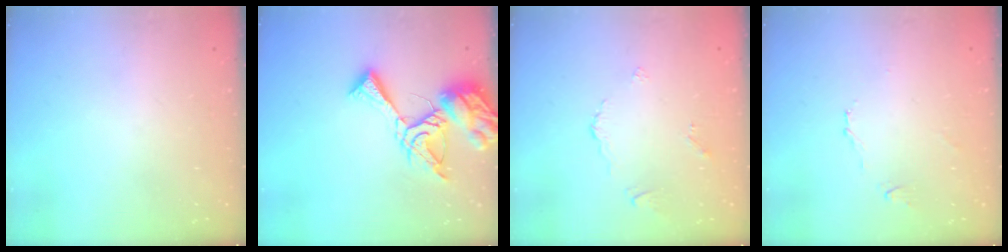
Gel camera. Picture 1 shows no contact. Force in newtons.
{"total": 13.7, "press": 13.7, "slide": 1.4}
{"total": 2.8, "press": 2.7, "slide": 0.6}
{"total": 2.7, "press": 2.6, "slide": 0.6}